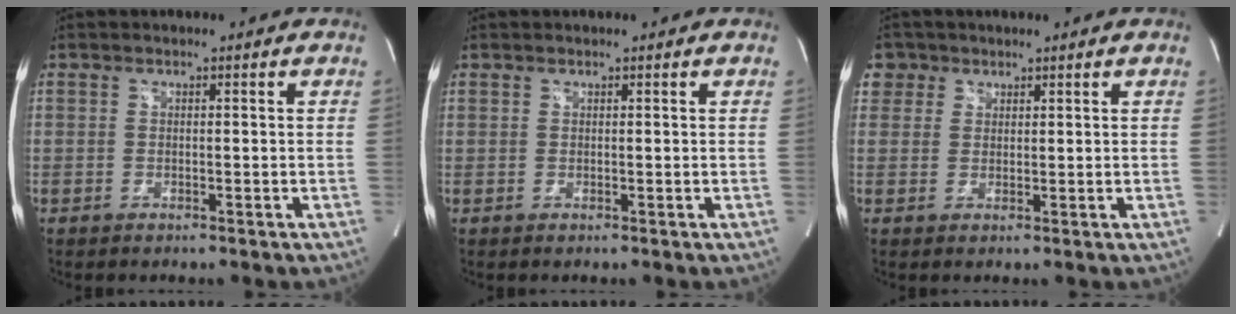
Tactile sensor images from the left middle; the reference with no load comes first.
{"total": 0.0}
{"total": 3.2, "force": [1.6, 2.8, -0.3], "torque": [0.012, 0.010, 0.028]}